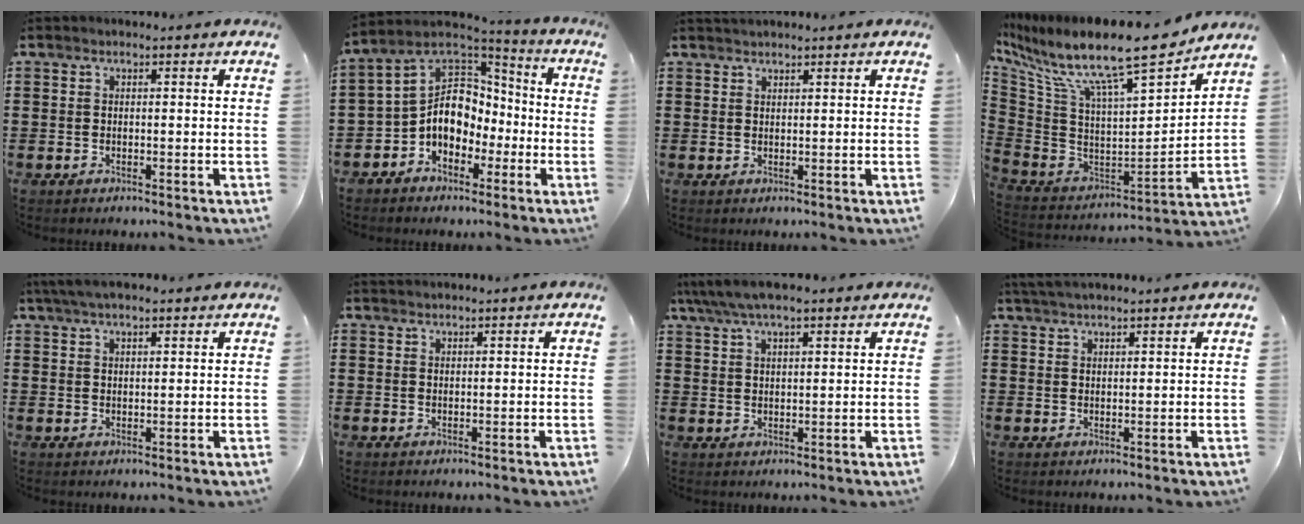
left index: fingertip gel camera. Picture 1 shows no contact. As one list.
[{"total": 9.5, "force": [-2.0, 7.5, 5.4], "torque": [-0.131, 0.004, -0.046]}, {"total": 1.2, "force": [1.2, 0.1, 0.2], "torque": [-0.005, 0.000, 0.023]}, {"total": 14.2, "force": [10.8, 1.7, 9.0], "torque": [-0.196, -0.076, 0.177]}, {"total": 3.6, "force": [2.9, 0.9, 2.0], "torque": [-0.045, 0.004, 0.054]}, {"total": 1.1, "force": [1.1, 0.0, 0.1], "torque": [-0.003, -0.001, 0.022]}, {"total": 5.0, "force": [3.9, 1.2, 2.9], "torque": [-0.066, -0.002, 0.071]}, {"total": 2.8, "force": [2.7, -0.1, 0.7], "torque": [-0.021, -0.001, 0.052]}]